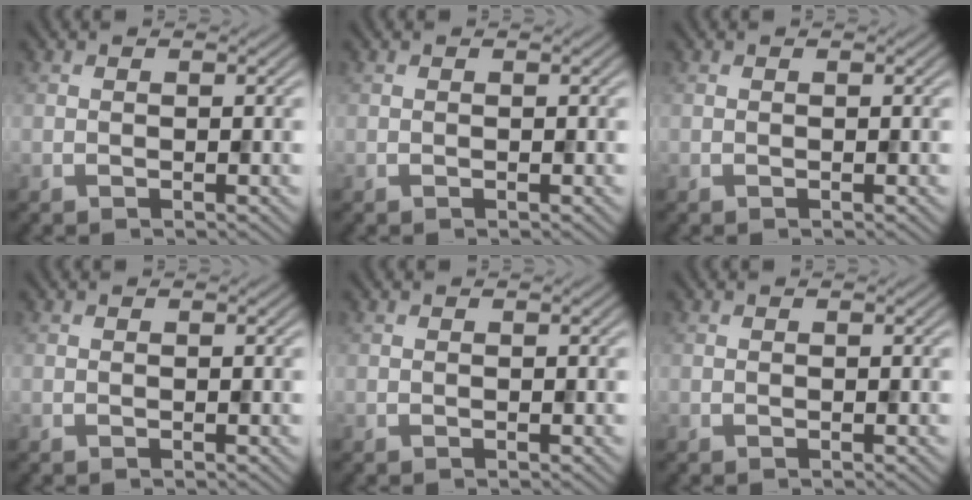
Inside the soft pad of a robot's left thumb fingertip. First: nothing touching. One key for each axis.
{"total": 0.0}
{"total": 0.0}
{"total": 0.0}
{"total": 0.0}
{"total": 0.0}